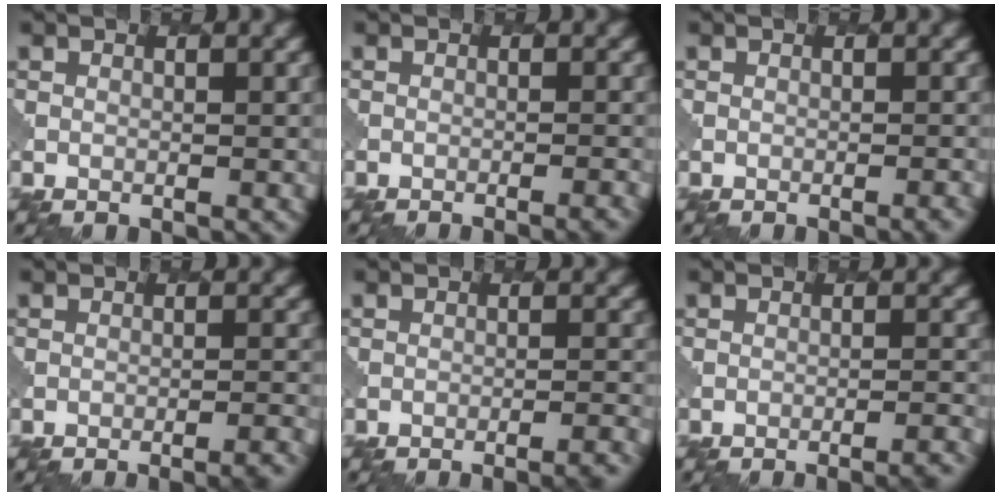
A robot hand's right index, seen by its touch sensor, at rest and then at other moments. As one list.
[{"total": 2.6, "force": [-1.7, 0.7, 1.8], "torque": [-0.011, 0.012, -0.022]}, {"total": 1.4, "force": [-0.7, 0.5, 1.2], "torque": [0.000, 0.006, -0.008]}, {"total": 4.1, "force": [-3.3, 1.0, 2.3], "torque": [-0.013, 0.011, -0.040]}, {"total": 4.5, "force": [-3.6, 1.1, 2.5], "torque": [-0.016, 0.011, -0.044]}, {"total": 4.6, "force": [-3.8, 1.1, 2.3], "torque": [-0.013, 0.013, -0.046]}]